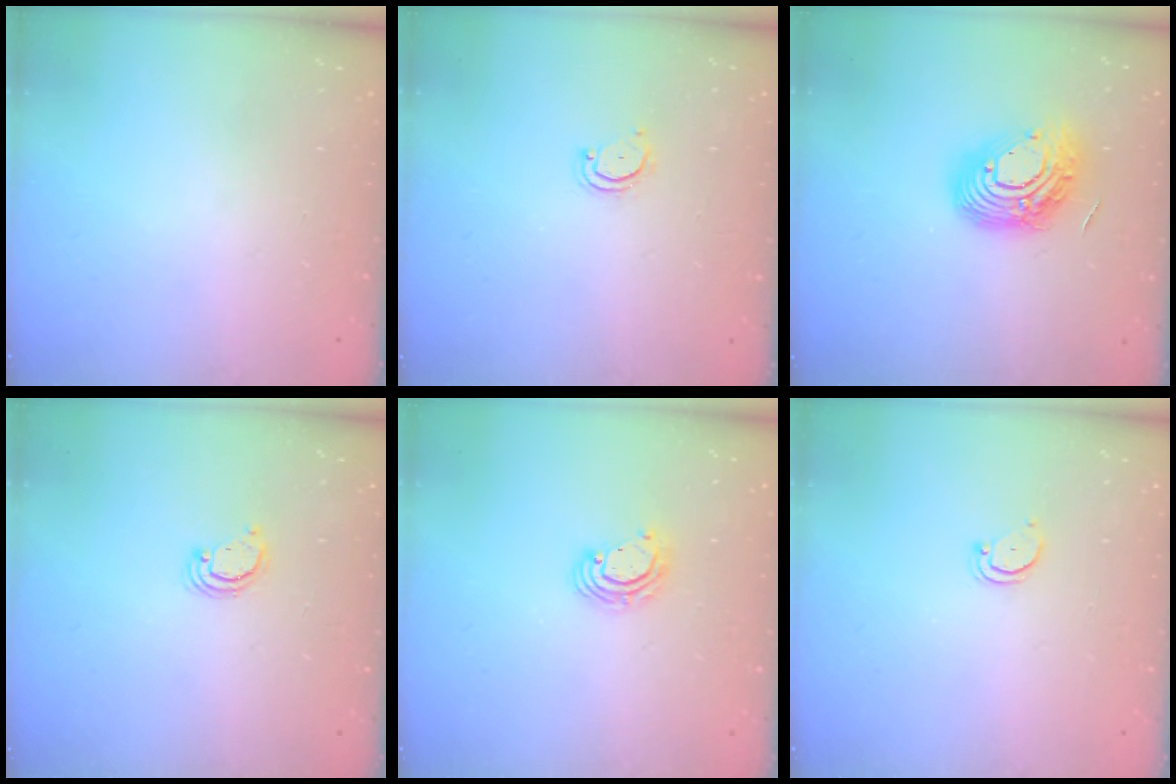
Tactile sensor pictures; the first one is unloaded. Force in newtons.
{"total": 2.8, "press": 2.8, "slide": 0.3}
{"total": 14.8, "press": 14.7, "slide": 1.0}
{"total": 2.6, "press": 2.6, "slide": 0.2}
{"total": 4.6, "press": 4.6, "slide": 0.2}
{"total": 2.7, "press": 2.7, "slide": 0.2}